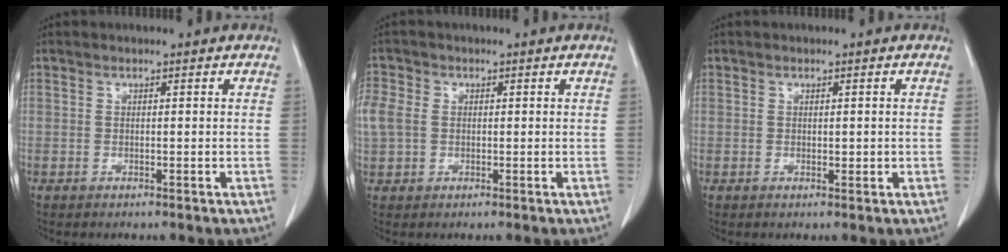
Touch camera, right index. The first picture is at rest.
{"total": 4.3, "force": [0.4, 3.4, 2.6], "torque": [-0.089, 0.019, 0.012]}
{"total": 0.7, "force": [-0.1, 0.1, 0.7], "torque": [-0.011, -0.002, 0.003]}